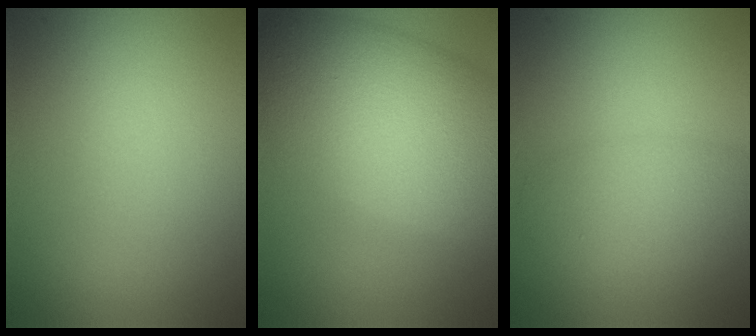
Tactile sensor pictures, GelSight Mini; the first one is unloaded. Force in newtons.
{"total": 12.1, "press": 12.1, "slide": 0.5}
{"total": 3.4, "press": 3.4, "slide": 0.1}